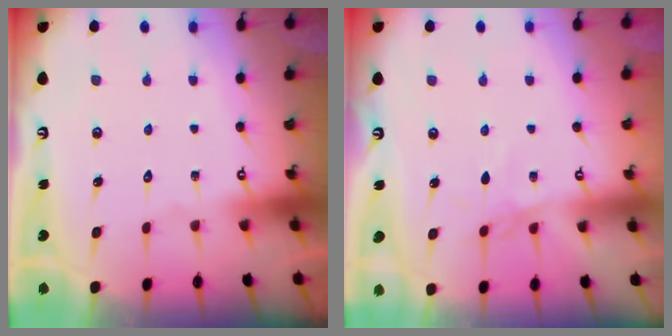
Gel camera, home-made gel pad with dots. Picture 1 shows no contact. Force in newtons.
{"total": 2.4, "press": 2.3, "slide": 0.4}